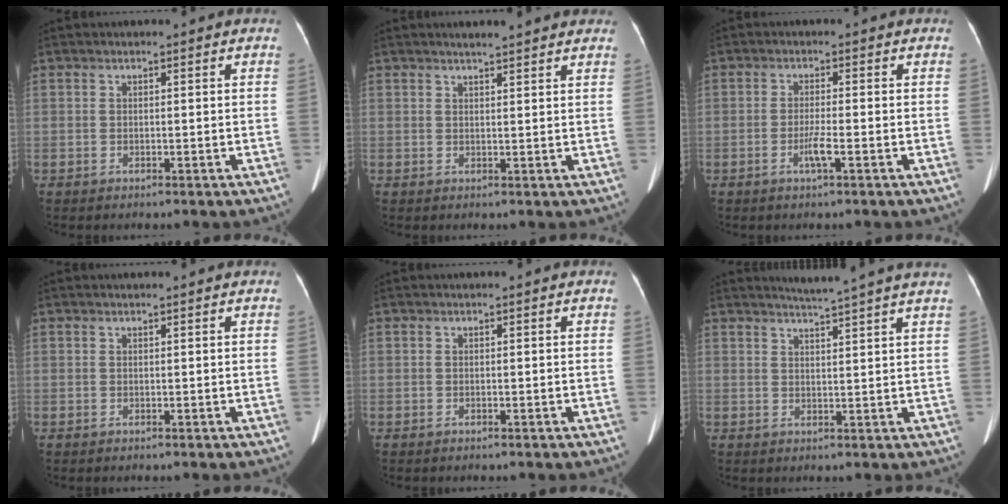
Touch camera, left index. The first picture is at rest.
{"total": 5.5, "force": [4.8, 0.6, 2.5], "torque": [-0.035, 0.017, 0.057]}
{"total": 2.5, "force": [-1.1, -0.2, 2.2], "torque": [-0.048, -0.005, -0.023]}
{"total": 1.2, "force": [1.1, 0.0, 0.4], "torque": [-0.012, 0.011, 0.014]}
{"total": 0.0}
{"total": 7.0, "force": [6.3, -1.5, 2.7], "torque": [-0.041, 0.002, 0.074]}